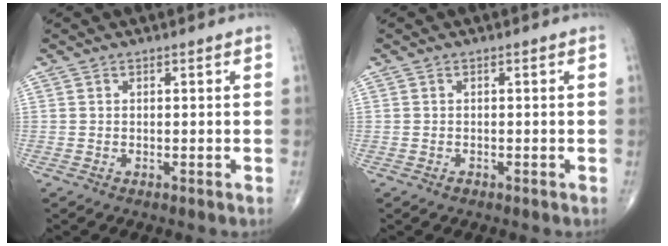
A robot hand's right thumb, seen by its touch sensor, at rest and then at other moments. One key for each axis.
{"total": 0.6, "fx": -0.4, "fy": 0.3, "fz": 0.2, "tx": 0.000, "ty": 0.000, "tz": -0.007}